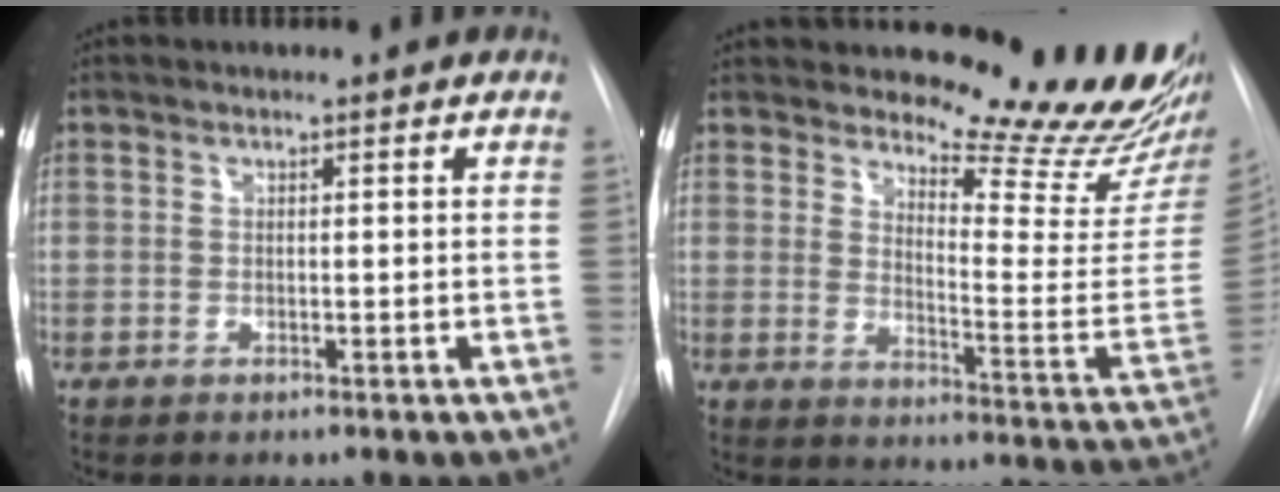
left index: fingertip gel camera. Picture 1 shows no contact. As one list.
[{"total": 21.5, "force": [20.0, 2.3, 7.7], "torque": [-0.096, -0.139, 0.235]}]